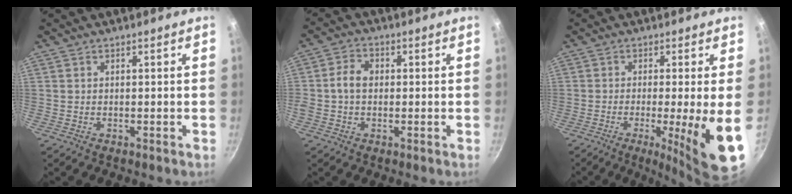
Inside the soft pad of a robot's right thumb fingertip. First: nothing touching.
{"total": 4.8, "force": [0.1, 3.6, 3.1], "torque": [-0.051, 0.013, -0.009]}
{"total": 11.9, "force": [-2.7, 0.9, 11.6], "torque": [-0.166, -0.011, -0.036]}